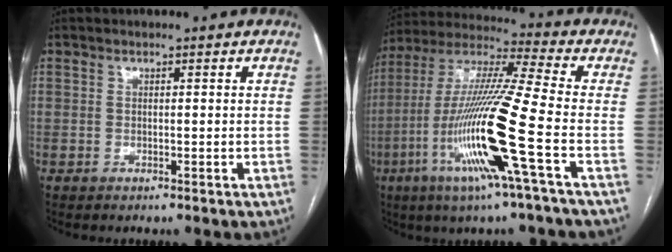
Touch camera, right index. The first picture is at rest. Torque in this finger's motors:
{"motor_torque": [2.14, 0.00, 1.05, 0.21]}